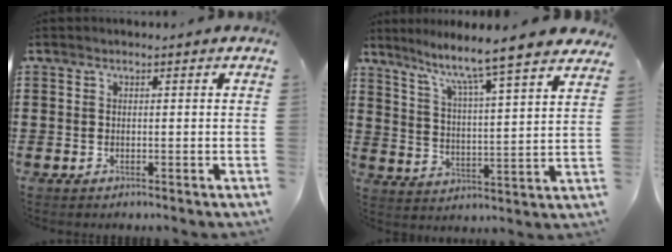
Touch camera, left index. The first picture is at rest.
{"total": 7.1, "force": [6.1, -0.9, 3.4], "torque": [-0.092, -0.050, 0.094]}